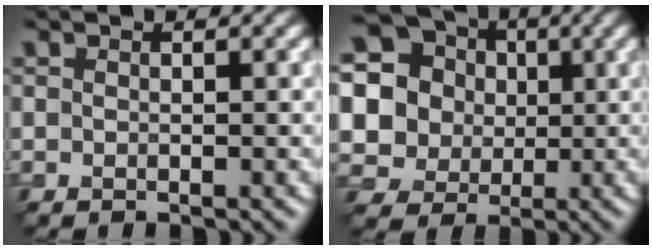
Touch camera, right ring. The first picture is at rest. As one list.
[{"total": 18.1, "force": [4.5, 16.3, 6.6], "torque": [-0.194, 0.024, 0.056]}]